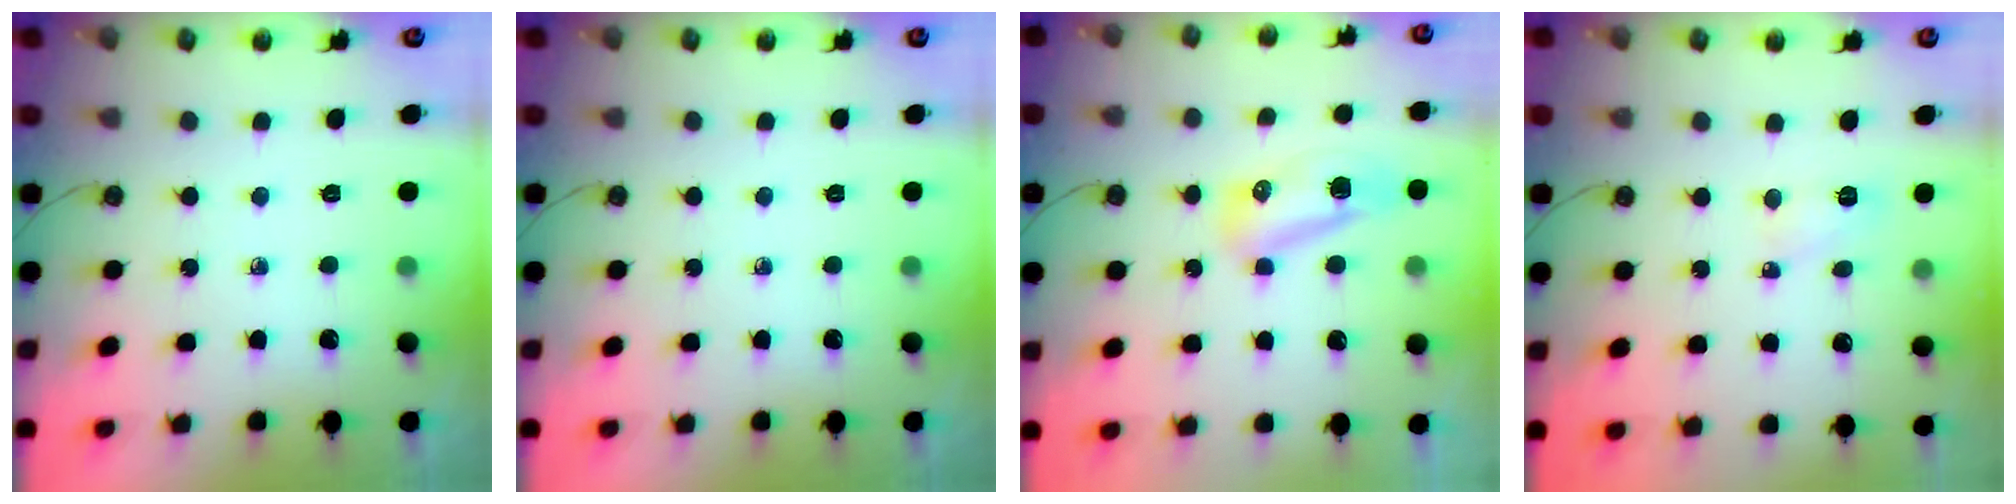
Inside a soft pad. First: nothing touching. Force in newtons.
{"total": 0.0}
{"total": 8.4, "press": 8.3, "slide": 1.2}
{"total": 3.5, "press": 3.4, "slide": 0.4}